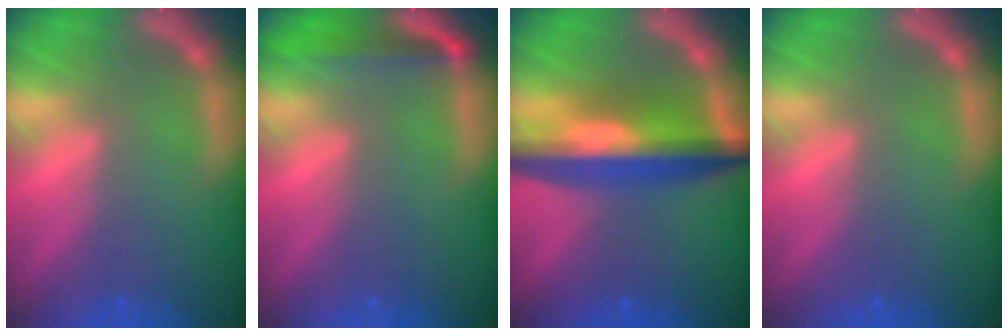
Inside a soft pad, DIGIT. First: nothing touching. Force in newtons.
{"total": 3.5}
{"total": 9.6}
{"total": 0.0}